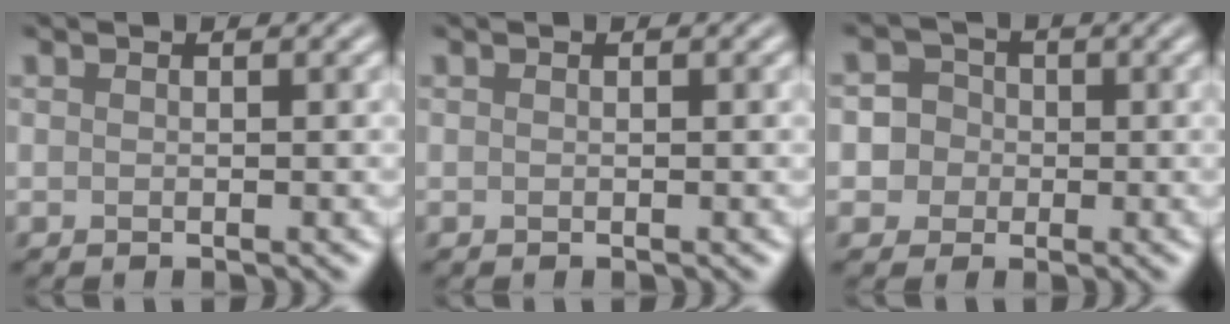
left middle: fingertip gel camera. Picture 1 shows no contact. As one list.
[{"total": 0.0}, {"total": 4.3, "force": [-0.3, 4.1, 1.2], "torque": [0.010, 0.024, -0.028]}]